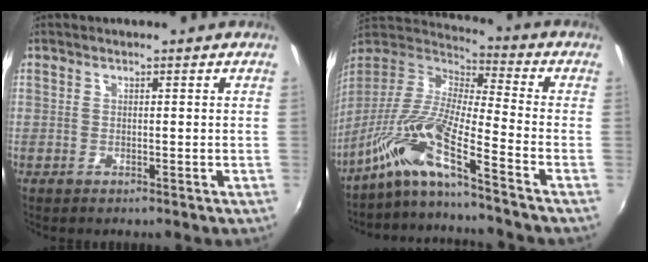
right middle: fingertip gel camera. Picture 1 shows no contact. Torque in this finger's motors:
{"motor_torque": [1.20, -0.93, 0.94, 0.21]}